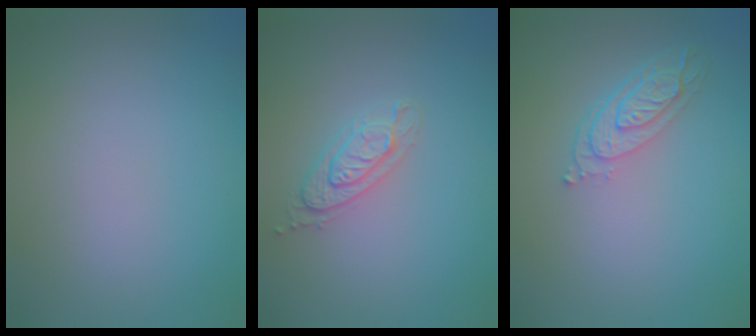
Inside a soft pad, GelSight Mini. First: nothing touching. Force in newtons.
{"total": 2.1, "press": 2.1, "slide": 0.4}
{"total": 3.4, "press": 2.7, "slide": 2.1}